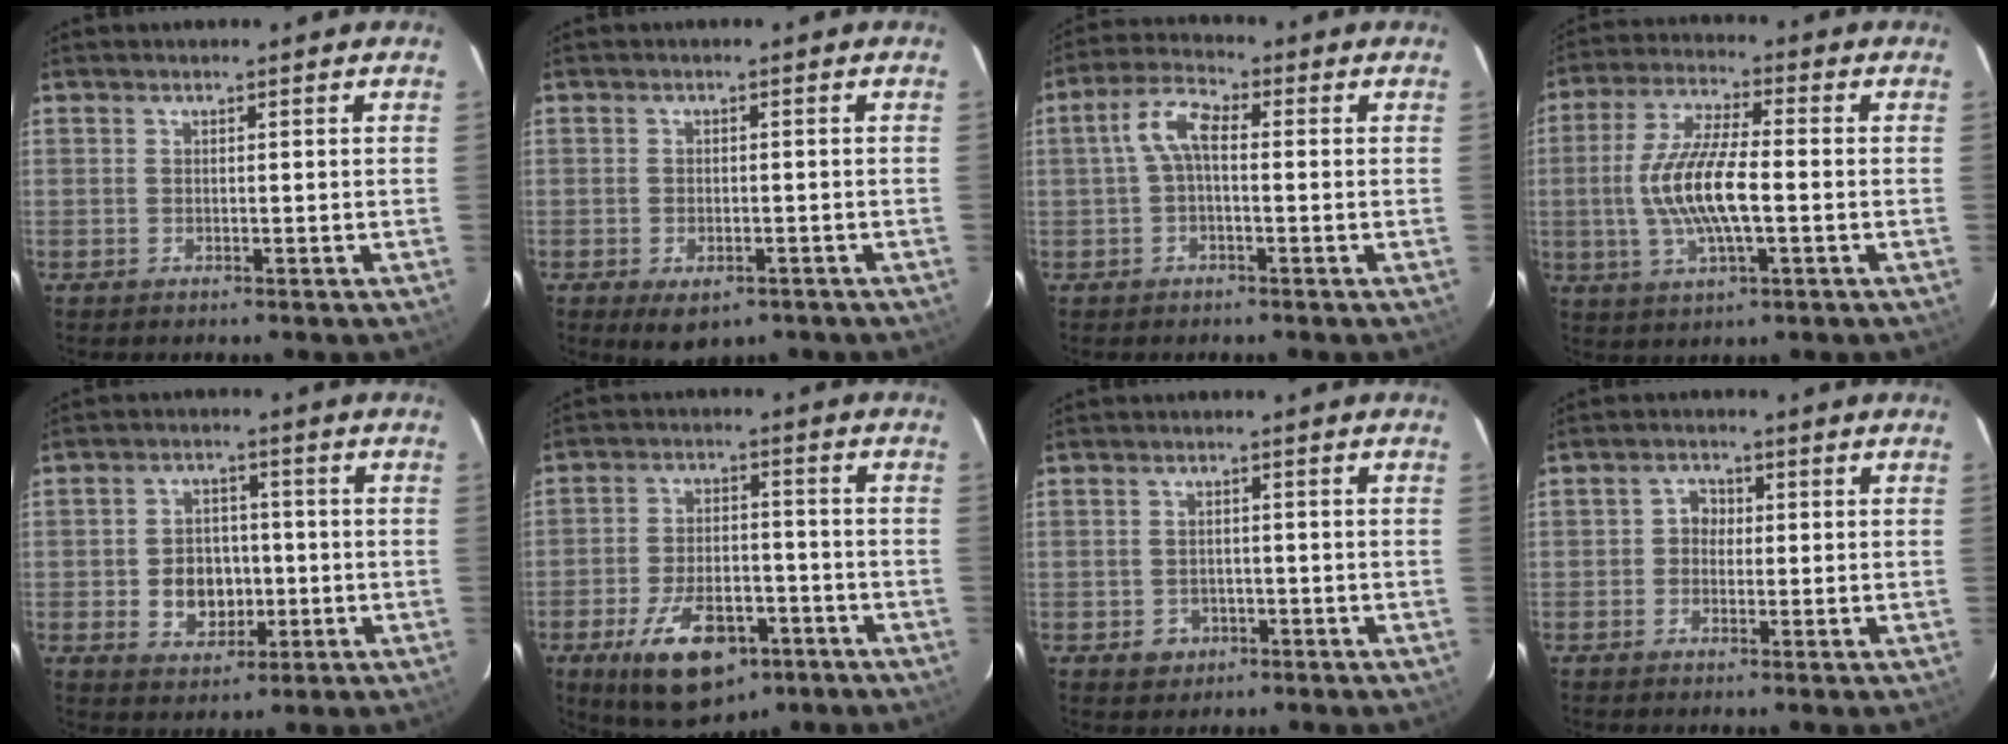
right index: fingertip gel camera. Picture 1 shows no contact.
{"total": 5.0, "force": [-2.7, 3.0, 3.0], "torque": [-0.056, -0.013, -0.031]}
{"total": 5.3, "force": [-0.1, 2.0, 4.9], "torque": [-0.106, 0.020, -0.004]}
{"total": 12.3, "force": [-1.5, 3.1, 11.8], "torque": [-0.243, -0.001, -0.029]}
{"total": 7.6, "force": [-1.5, 6.2, 4.0], "torque": [-0.089, 0.011, -0.013]}
{"total": 14.9, "force": [-8.0, 7.5, 10.1], "torque": [-0.197, -0.004, -0.117]}
{"total": 3.3, "force": [-1.6, 2.7, 0.8], "torque": [-0.024, 0.003, -0.019]}
{"total": 2.3, "force": [-0.3, 2.1, 1.0], "torque": [-0.016, 0.008, -0.008]}